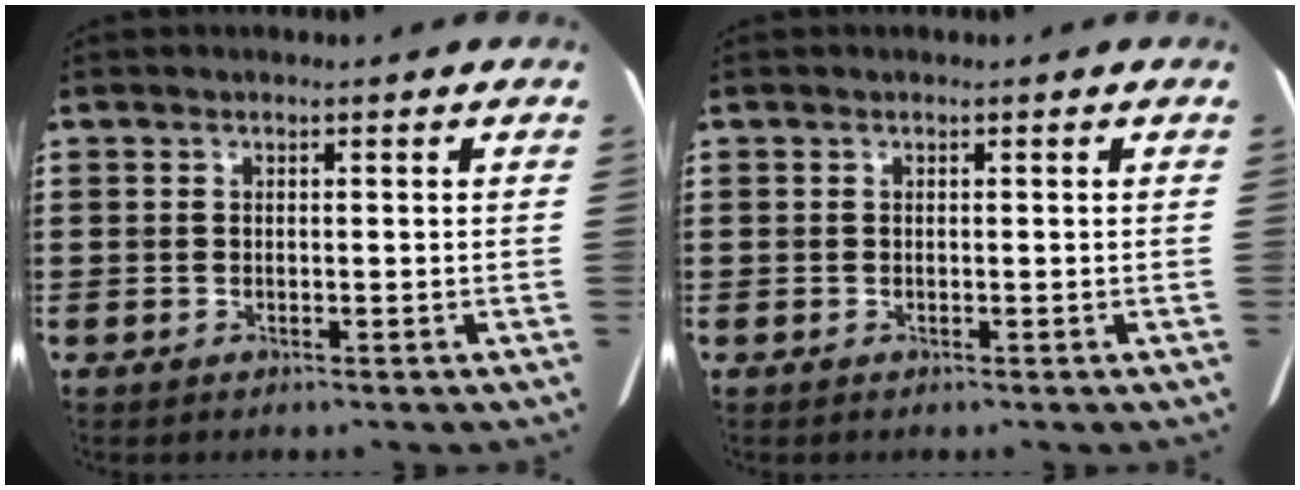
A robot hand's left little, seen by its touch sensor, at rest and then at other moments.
{"total": 0.0}